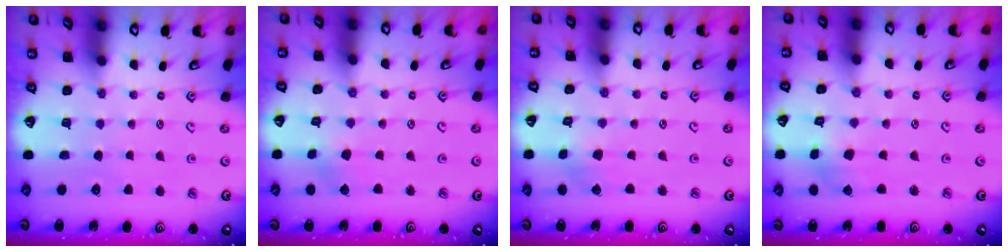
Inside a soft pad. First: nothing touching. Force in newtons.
{"total": 1.8, "press": 1.7, "slide": 0.6}
{"total": 1.7, "press": 1.6, "slide": 0.2}
{"total": 2.7, "press": 2.6, "slide": 0.3}